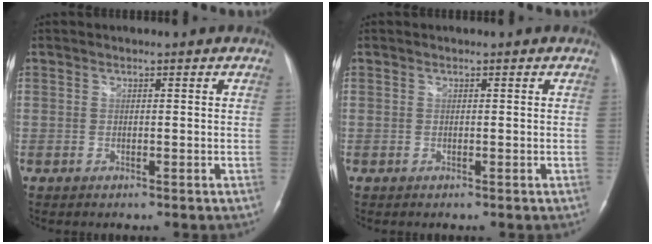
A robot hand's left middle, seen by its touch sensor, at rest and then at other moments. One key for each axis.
{"total": 0.0}